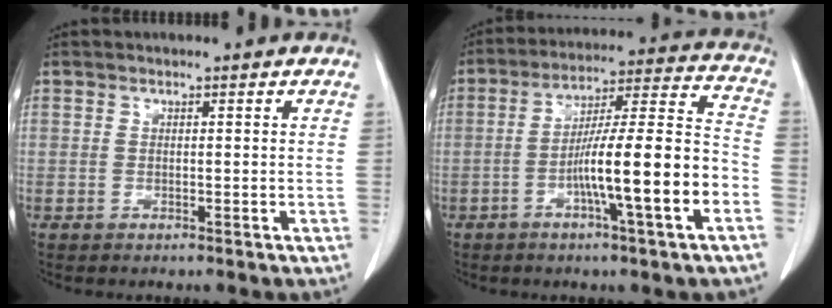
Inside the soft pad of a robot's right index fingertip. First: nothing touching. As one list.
[{"total": 15.8, "force": [-5.2, 0.3, 14.9], "torque": [-0.240, 0.012, -0.082]}]